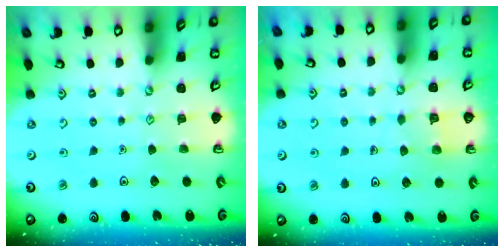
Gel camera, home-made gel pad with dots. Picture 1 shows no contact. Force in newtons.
{"total": 3.4, "press": 3.4, "slide": 0.3}